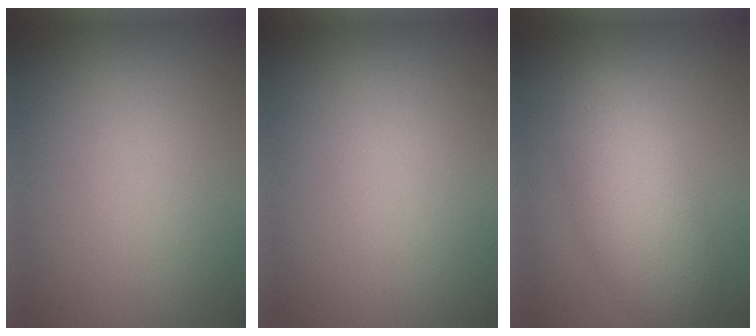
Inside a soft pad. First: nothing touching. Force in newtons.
{"total": 0.0}
{"total": 5.5, "press": 5.5, "slide": 0.4}